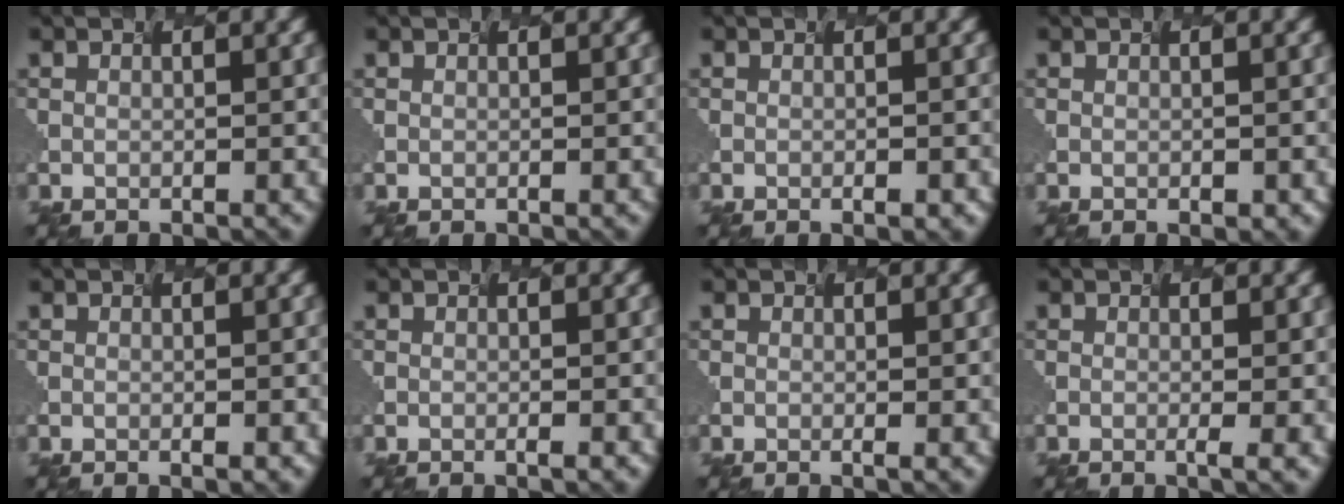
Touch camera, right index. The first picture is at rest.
{"total": 0.0}
{"total": 1.6, "force": [-0.3, 0.5, 1.5], "torque": [-0.007, 0.011, 0.007]}
{"total": 0.9, "force": [-0.3, 0.1, 0.8], "torque": [-0.003, 0.003, 0.009]}
{"total": 1.1, "force": [-0.2, 0.3, 1.1], "torque": [-0.002, 0.008, 0.005]}
{"total": 1.3, "force": [-0.1, 0.4, 1.3], "torque": [-0.003, 0.009, 0.003]}
{"total": 0.7, "force": [-0.1, 0.0, 0.7], "torque": [-0.009, -0.002, 0.004]}
{"total": 1.7, "force": [-0.7, -0.1, 1.5], "torque": [-0.026, 0.003, 0.004]}